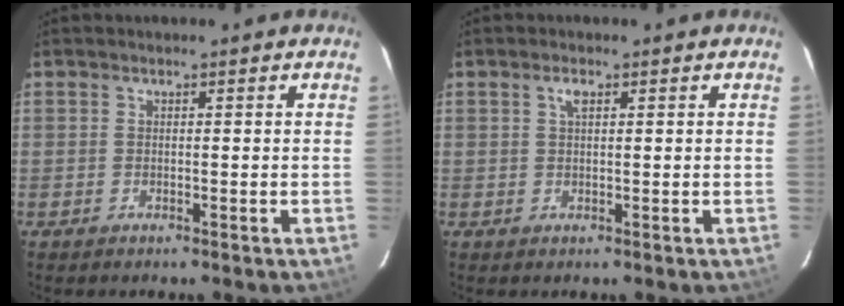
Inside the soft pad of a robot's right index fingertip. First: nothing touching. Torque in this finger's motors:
{"motor_torque": [0.16, 0.00, 0.09, 0.03]}